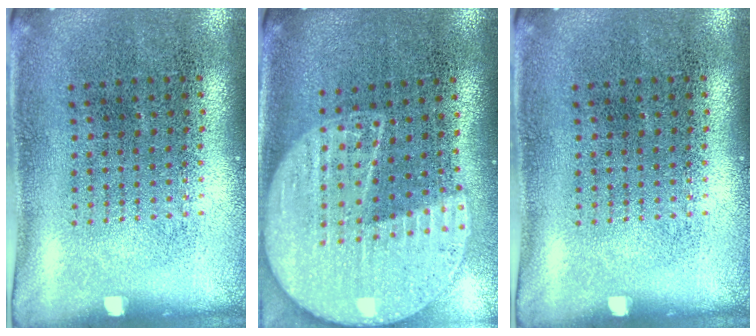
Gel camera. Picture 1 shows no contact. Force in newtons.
{"total": 2.2, "press": 1.9, "slide": 1.1}
{"total": 0.0}